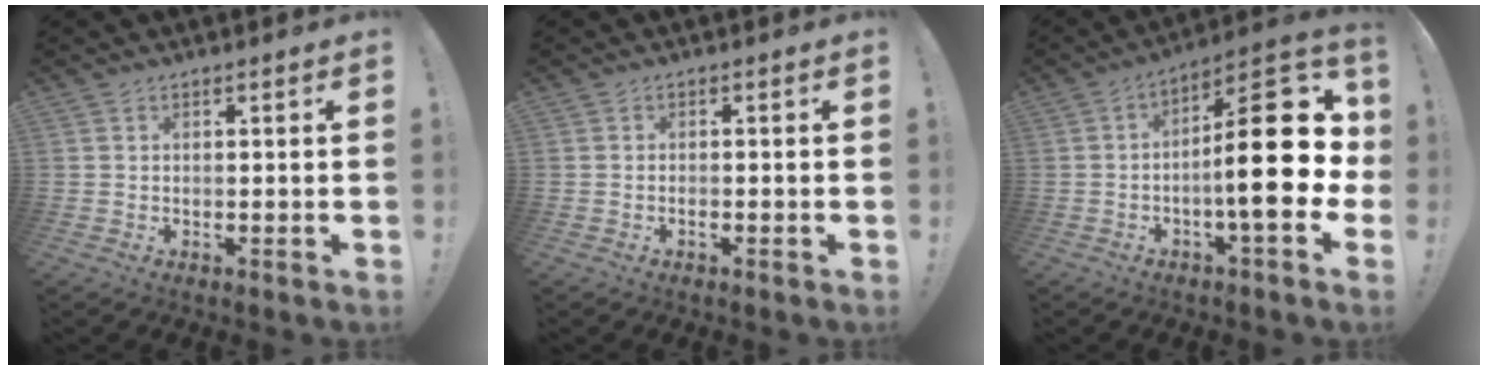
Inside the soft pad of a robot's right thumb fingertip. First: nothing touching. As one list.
[{"total": 0.8, "force": [-0.7, 0.1, 0.4], "torque": [-0.005, -0.004, -0.012]}, {"total": 24.2, "force": [-0.5, 7.9, 22.8], "torque": [-0.330, 0.000, -0.008]}]